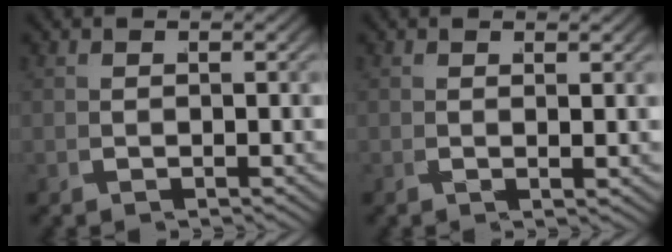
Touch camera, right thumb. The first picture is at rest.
{"total": 0.9, "force": [0.5, 0.0, 0.8], "torque": [-0.016, -0.004, 0.009]}